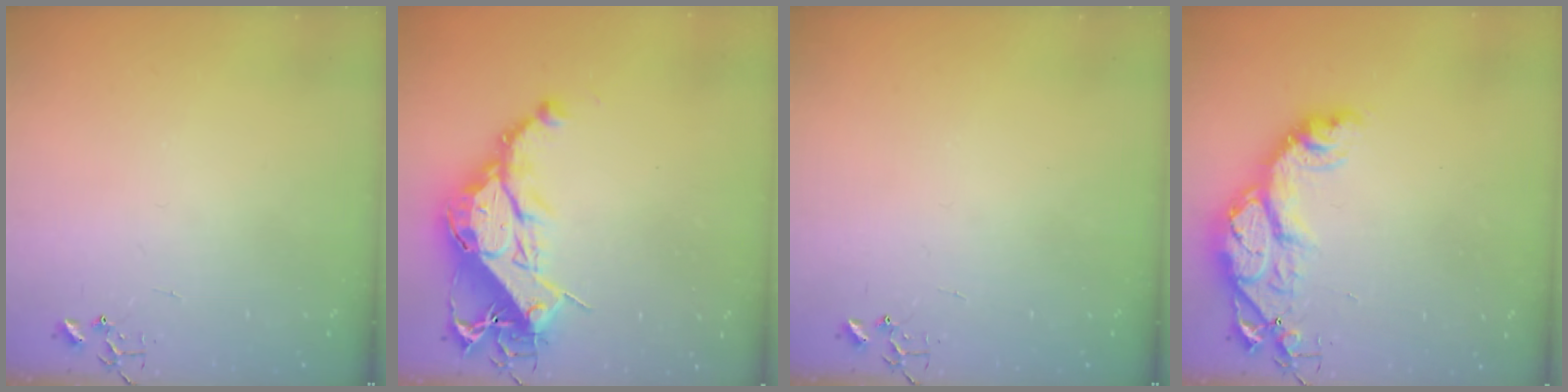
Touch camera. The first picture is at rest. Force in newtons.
{"total": 21.6, "press": 21.5, "slide": 2.2}
{"total": 0.0}
{"total": 16.0, "press": 15.9, "slide": 1.3}